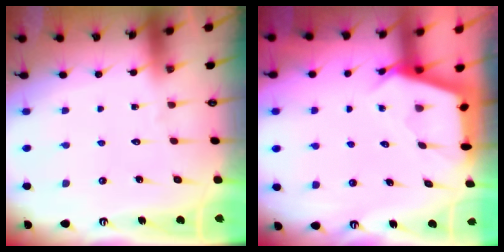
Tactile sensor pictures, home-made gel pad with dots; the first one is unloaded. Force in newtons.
{"total": 2.7, "press": 2.7, "slide": 0.3}